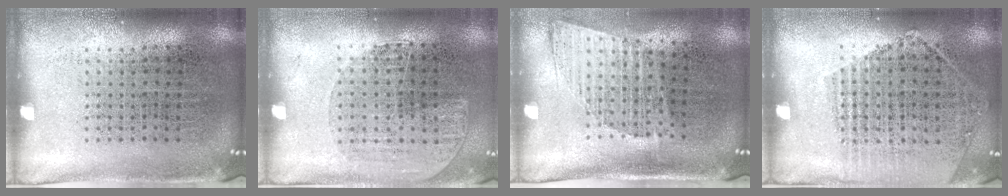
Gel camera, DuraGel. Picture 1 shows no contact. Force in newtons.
{"total": 1.1, "press": 0.9, "slide": 0.6}
{"total": 1.2, "press": 1.0, "slide": 0.7}
{"total": 1.4, "press": 1.4, "slide": 0.4}